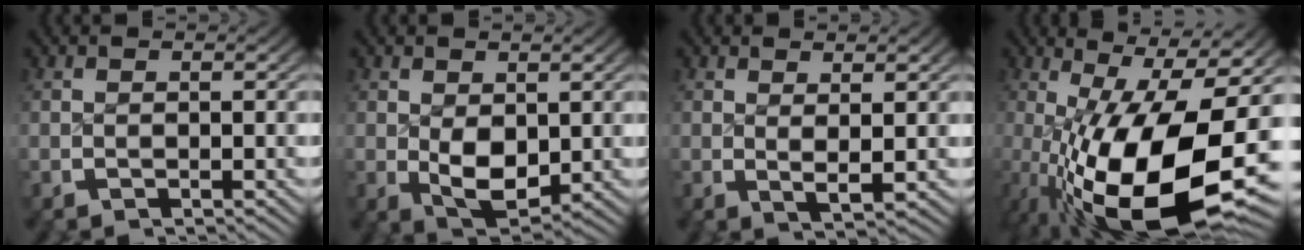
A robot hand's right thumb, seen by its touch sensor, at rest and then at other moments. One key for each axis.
{"total": 4.8, "fx": -0.1, "fy": 3.2, "fz": 3.6, "tx": -0.076, "ty": -0.033, "tz": 0.014}
{"total": 1.9, "fx": 0.9, "fy": 0.5, "fz": 1.7, "tx": -0.031, "ty": -0.009, "tz": 0.021}
{"total": 20.3, "fx": -3.0, "fy": 10.3, "fz": 17.2, "tx": -0.314, "ty": -0.078, "tz": 0.004}